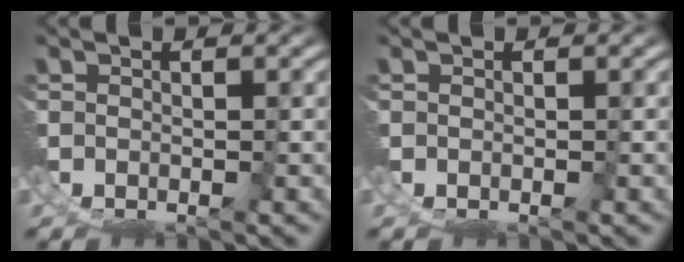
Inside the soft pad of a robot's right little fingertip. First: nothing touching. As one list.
[{"total": 0.0}]